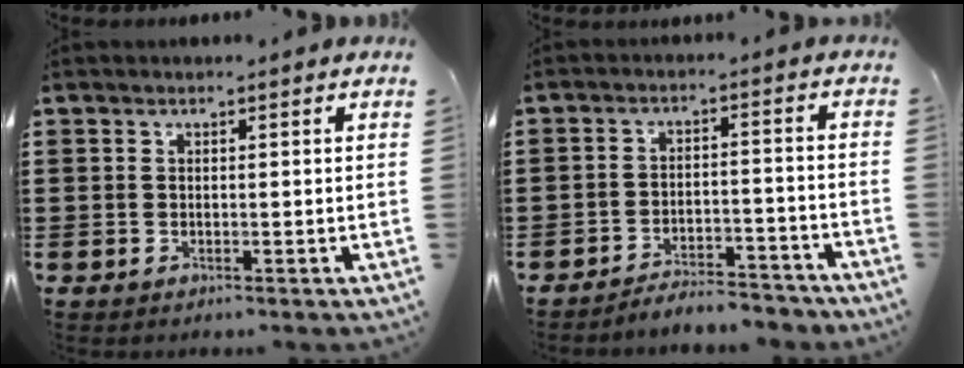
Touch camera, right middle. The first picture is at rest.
{"total": 4.7, "force": [-4.7, 0.4, 0.5], "torque": [-0.011, 0.007, -0.098]}